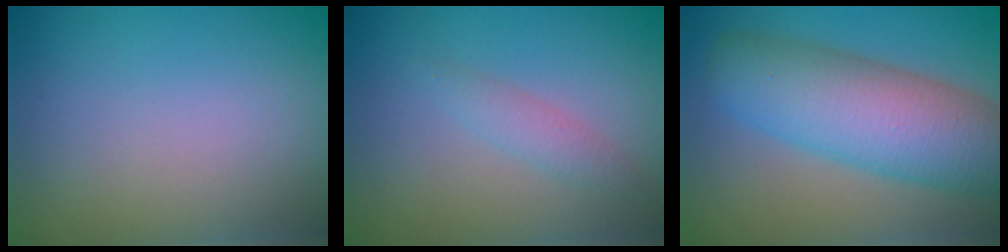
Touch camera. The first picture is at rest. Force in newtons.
{"total": 1.6, "press": 1.6, "slide": 0.0}
{"total": 9.7, "press": 9.7, "slide": 0.2}